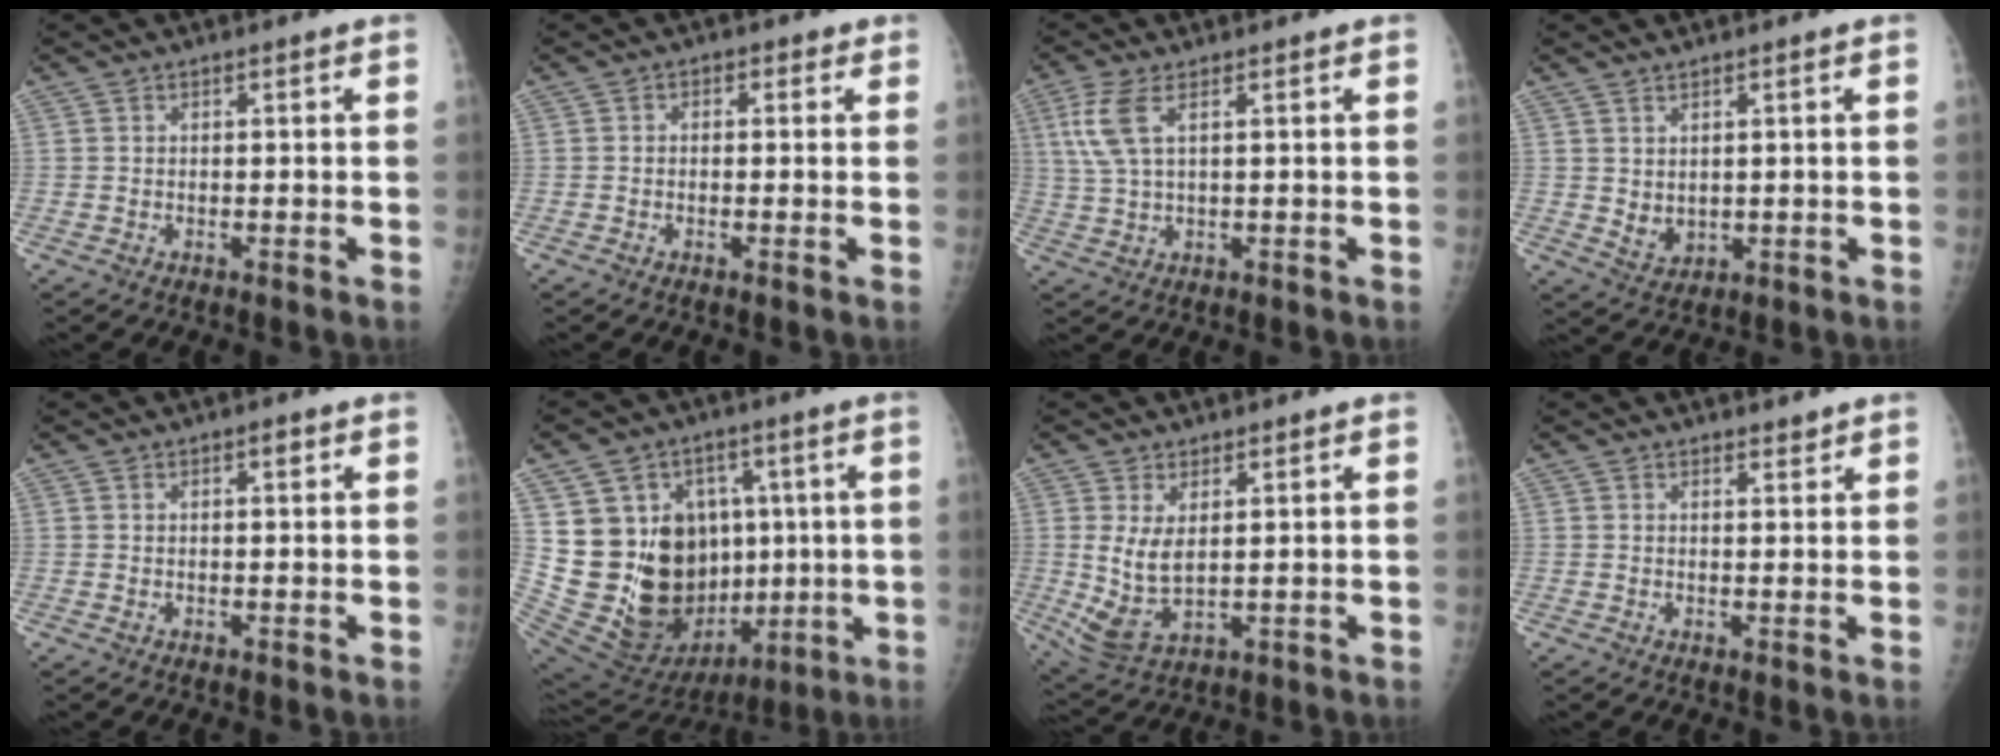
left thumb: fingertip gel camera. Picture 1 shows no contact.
{"total": 1.5, "force": [0.3, 1.2, 0.9], "torque": [0.003, 0.004, -0.005]}
{"total": 6.1, "force": [2.2, 2.2, 5.3], "torque": [-0.143, 0.001, 0.051]}
{"total": 3.5, "force": [1.0, 2.3, 2.4], "torque": [-0.035, -0.016, 0.029]}
{"total": 1.1, "force": [0.5, 0.4, 0.9], "torque": [-0.010, 0.001, 0.007]}
{"total": 26.8, "force": [1.5, 19.7, 18.1], "torque": [-0.292, 0.008, 0.064]}
{"total": 7.4, "force": [1.2, 3.7, 6.4], "torque": [-0.130, -0.016, 0.039]}
{"total": 1.4, "force": [1.3, 0.5, 0.3], "torque": [0.003, -0.010, 0.018]}